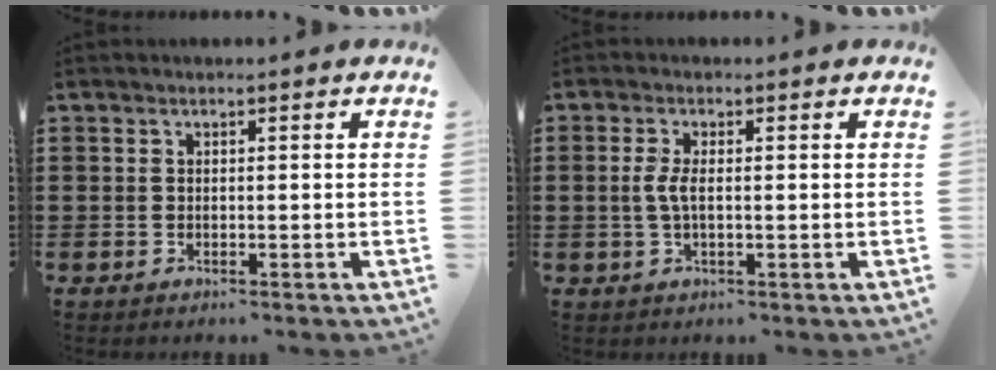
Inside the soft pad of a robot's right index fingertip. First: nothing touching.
{"total": 3.4, "force": [-0.2, 0.6, 3.3], "torque": [-0.089, -0.010, -0.016]}